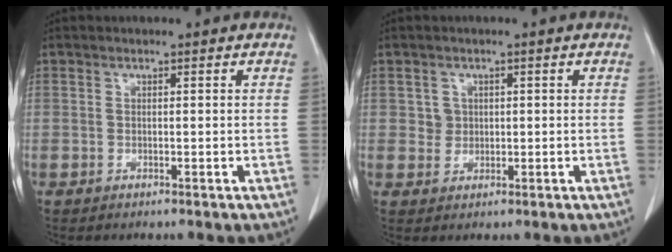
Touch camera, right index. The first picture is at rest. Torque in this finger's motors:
{"motor_torque": [-0.03, 0.02, 0.01, 0.01]}